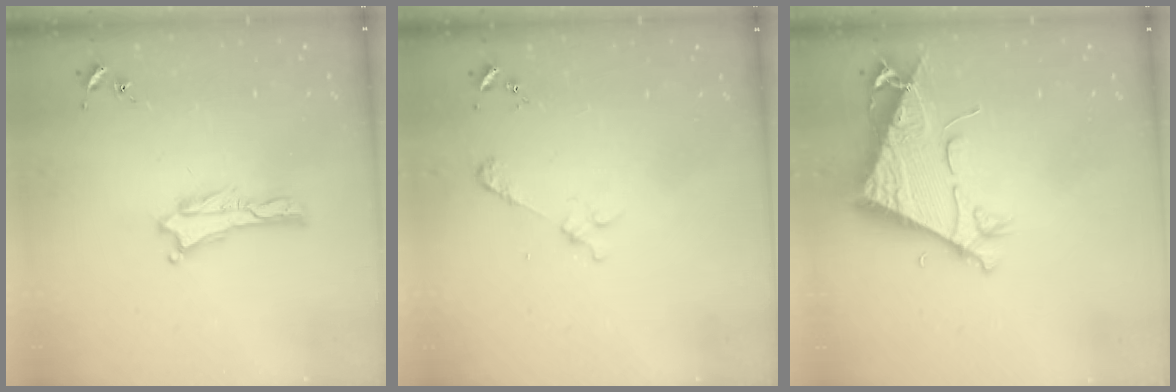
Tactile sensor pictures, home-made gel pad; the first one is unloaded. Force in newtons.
{"total": 2.4, "press": 2.4, "slide": 0.2}
{"total": 8.3, "press": 8.2, "slide": 0.9}